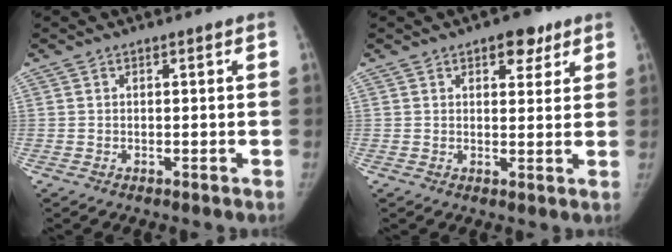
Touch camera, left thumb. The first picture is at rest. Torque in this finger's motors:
{"motor_torque": [0.02, -0.29, 0.89, -0.48, 0.13]}